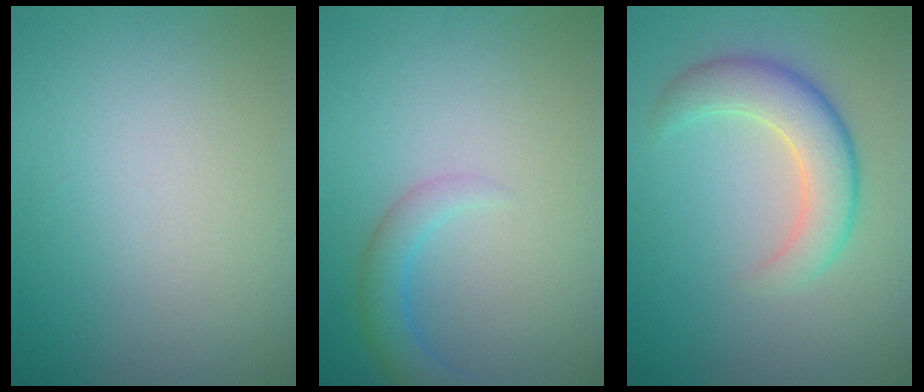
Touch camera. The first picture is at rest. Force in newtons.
{"total": 2.4, "press": 2.4, "slide": 0.3}
{"total": 4.8, "press": 4.8, "slide": 0.2}